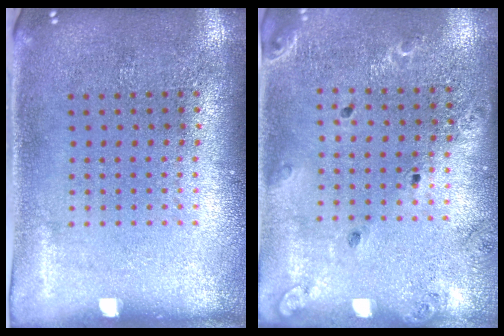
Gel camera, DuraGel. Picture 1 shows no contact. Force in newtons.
{"total": 1.4, "press": 1.4, "slide": 0.1}